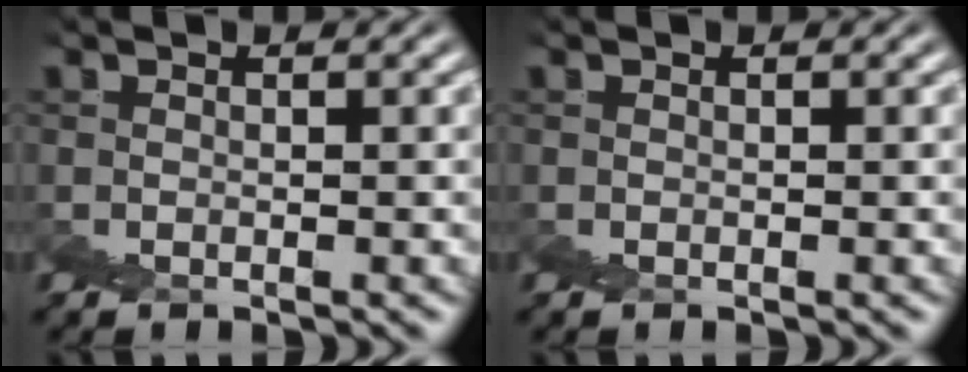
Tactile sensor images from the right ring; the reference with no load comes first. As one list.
[{"total": 0.0}]